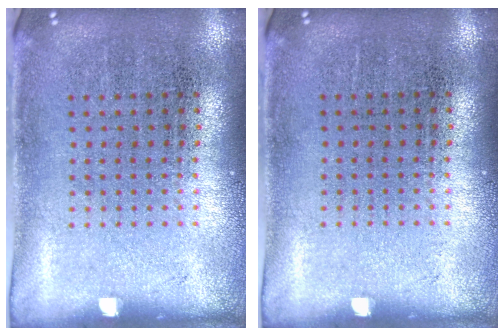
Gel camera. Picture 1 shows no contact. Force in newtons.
{"total": 0.0}